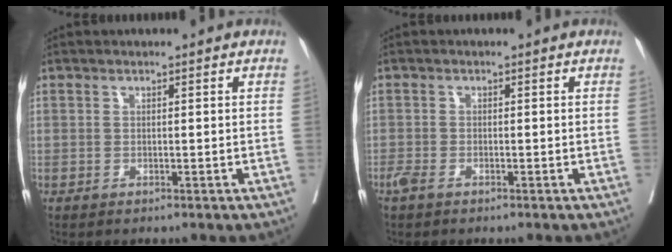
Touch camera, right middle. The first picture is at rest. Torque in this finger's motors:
{"motor_torque": [0.33, -0.24, 0.12, 0.01]}